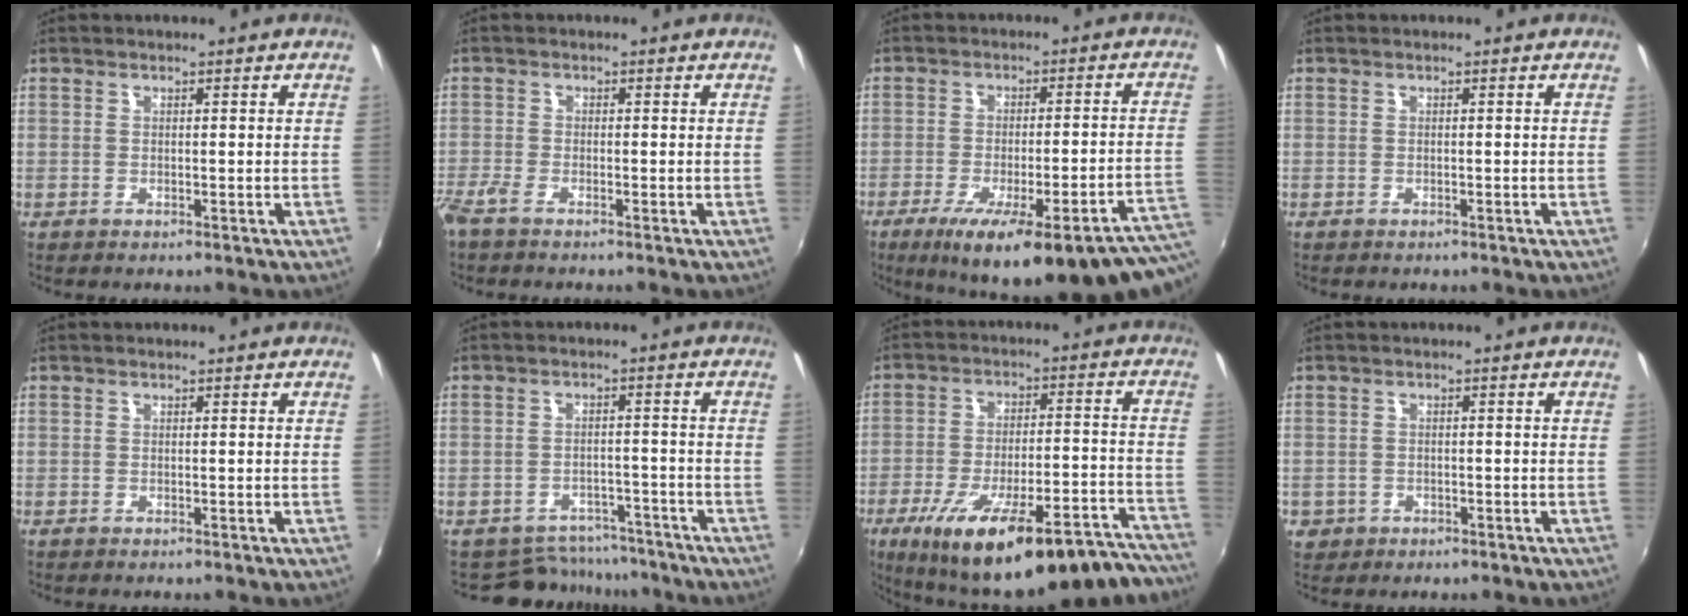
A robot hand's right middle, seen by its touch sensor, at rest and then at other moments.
{"total": 2.9, "force": [-2.3, 0.6, 1.7], "torque": [-0.045, -0.009, -0.050]}
{"total": 26.6, "force": [-18.4, 5.5, 18.4], "torque": [-0.245, -0.042, -0.238]}
{"total": 0.0}
{"total": 0.0}
{"total": 8.3, "force": [-7.3, 3.9, 0.7], "torque": [-0.022, 0.018, -0.092]}
{"total": 28.1, "force": [-21.7, 7.6, 16.2], "torque": [-0.250, -0.020, -0.292]}
{"total": 4.4, "force": [-1.4, 3.9, 1.5], "torque": [-0.047, 0.000, -0.013]}